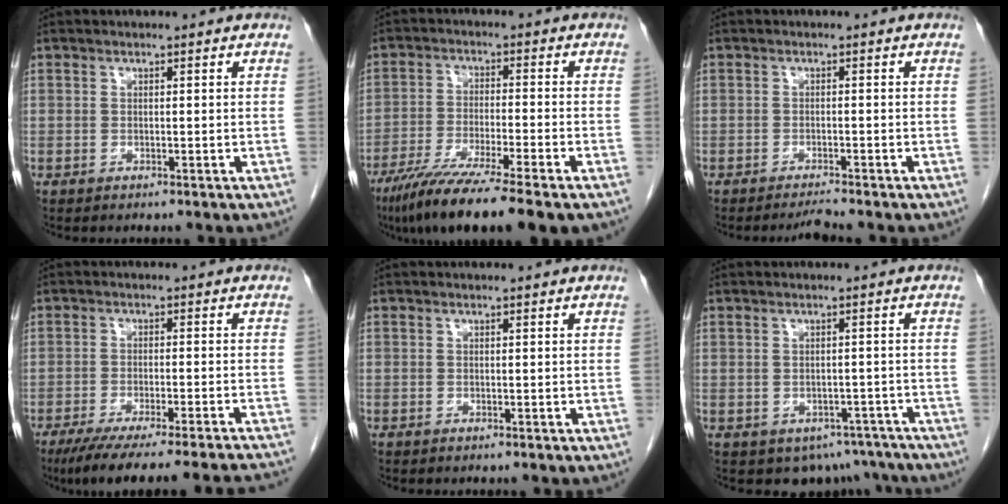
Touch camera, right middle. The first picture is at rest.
{"total": 12.9, "force": [-9.4, 0.0, 8.8], "torque": [-0.150, -0.039, -0.154]}
{"total": 1.6, "force": [-1.5, -0.5, 0.2], "torque": [-0.006, -0.007, -0.025]}
{"total": 19.7, "force": [-17.7, -0.4, 8.7], "torque": [-0.088, -0.044, -0.241]}
{"total": 0.0}
{"total": 6.6, "force": [-5.1, 4.1, 1.1], "torque": [0.011, 0.010, -0.060]}